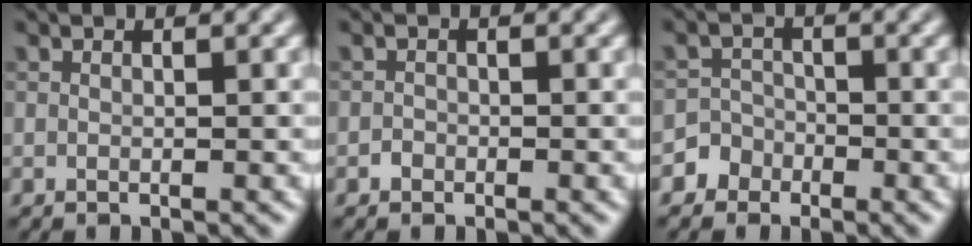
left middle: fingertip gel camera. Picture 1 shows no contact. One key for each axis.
{"total": 0.6, "fx": -0.4, "fy": 0.5, "fz": 0.0, "tx": 0.003, "ty": -0.002, "tz": -0.006}
{"total": 3.0, "fx": -1.8, "fy": 2.4, "fz": -0.2, "tx": 0.039, "ty": 0.004, "tz": -0.040}